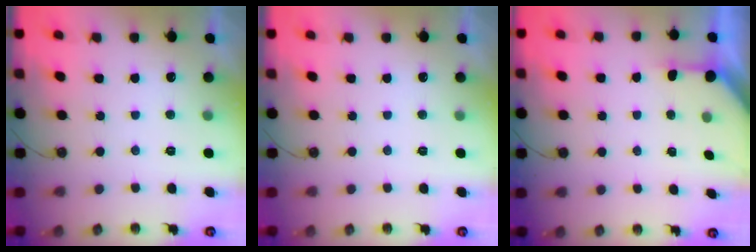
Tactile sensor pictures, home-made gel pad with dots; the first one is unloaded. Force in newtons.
{"total": 0.0}
{"total": 3.6, "press": 3.6, "slide": 0.3}